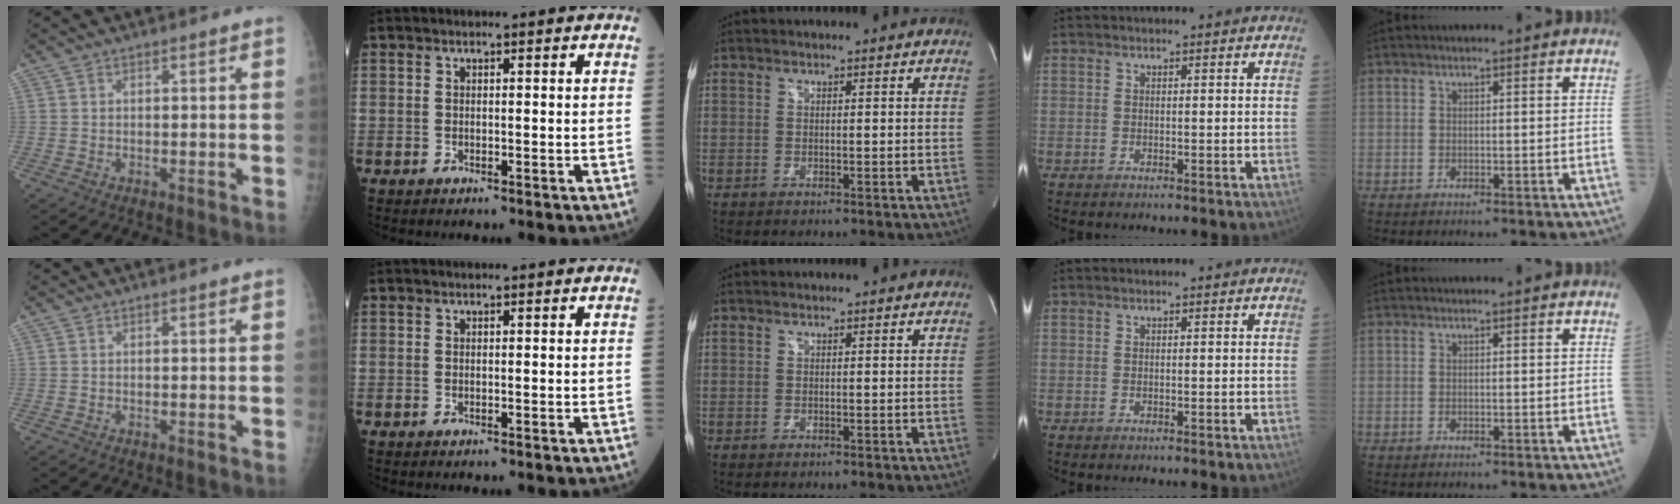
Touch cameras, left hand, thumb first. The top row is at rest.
{}